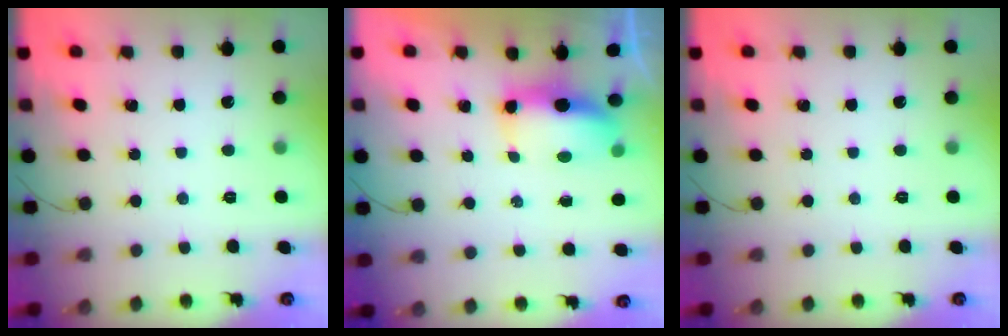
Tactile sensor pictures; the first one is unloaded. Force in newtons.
{"total": 7.0, "press": 6.9, "slide": 1.2}
{"total": 0.0}